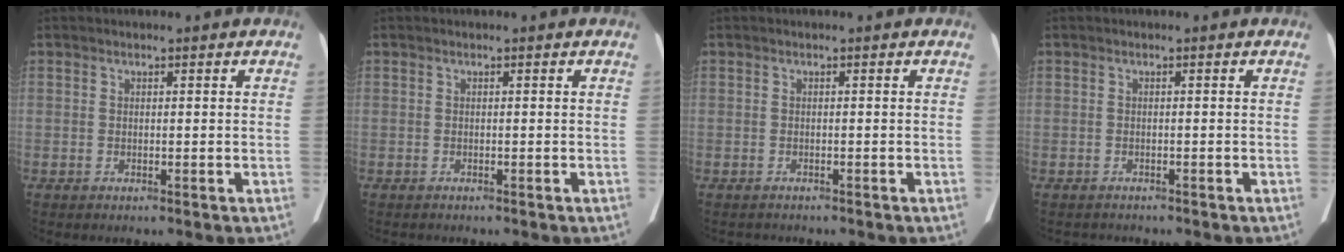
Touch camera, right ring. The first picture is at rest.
{"total": 0.8, "force": [-0.7, 0.2, 0.2], "torque": [-0.008, -0.001, -0.008]}
{"total": 1.8, "force": [-1.6, 0.6, 0.3], "torque": [-0.009, -0.003, -0.018]}
{"total": 2.2, "force": [-2.0, 0.8, 0.4], "torque": [-0.008, -0.005, -0.022]}